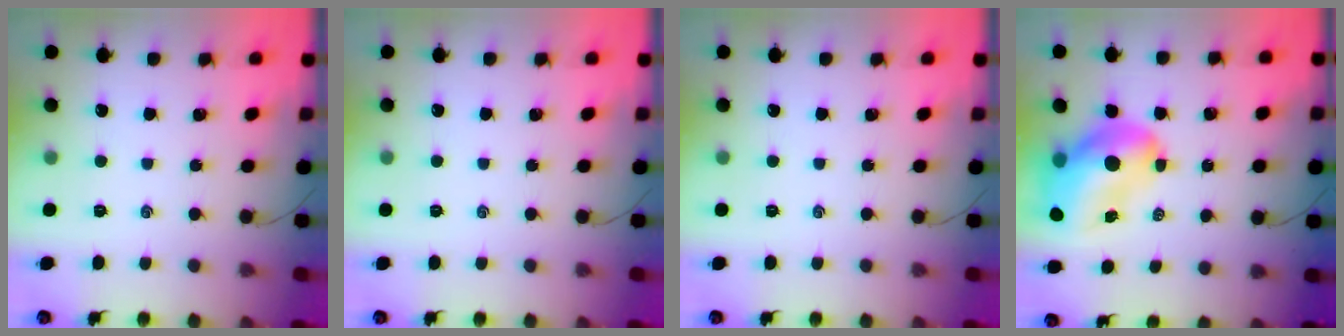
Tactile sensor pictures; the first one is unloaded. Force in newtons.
{"total": 0.0}
{"total": 0.0}
{"total": 15.0, "press": 14.2, "slide": 4.8}